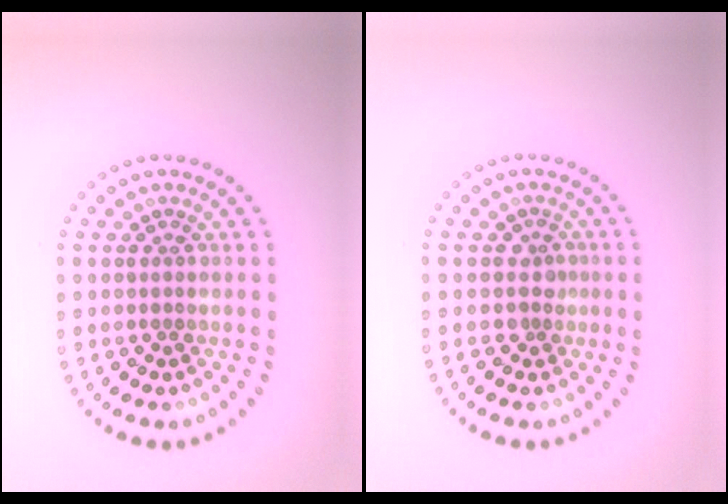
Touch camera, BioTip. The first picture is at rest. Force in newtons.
{"total": 1.5, "press": 1.1, "slide": 1.0}